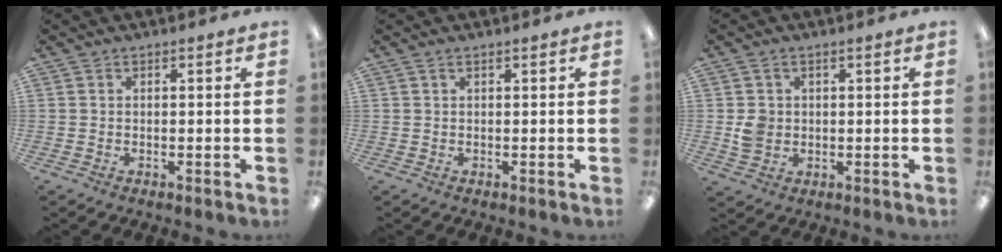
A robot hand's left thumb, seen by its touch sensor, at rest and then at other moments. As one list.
[{"total": 1.0, "force": [0.6, 0.4, 0.7], "torque": [-0.015, 0.002, 0.010]}, {"total": 4.6, "force": [0.7, 4.0, 2.3], "torque": [-0.030, 0.004, 0.013]}]